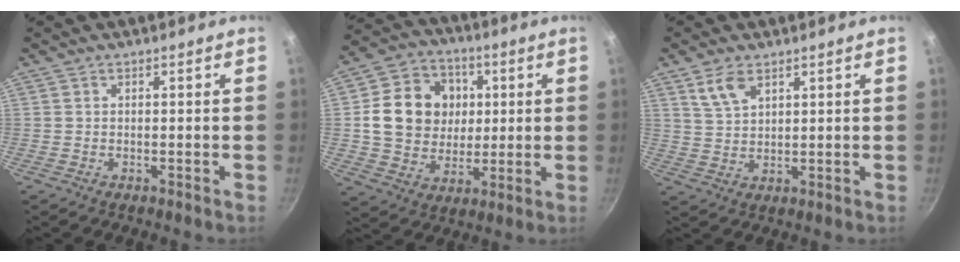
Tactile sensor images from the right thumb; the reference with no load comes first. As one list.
[{"total": 17.5, "force": [2.5, 14.8, 9.1], "torque": [-0.134, 0.014, 0.045]}, {"total": 5.3, "force": [3.2, 2.7, 3.3], "torque": [-0.054, -0.012, 0.068]}]